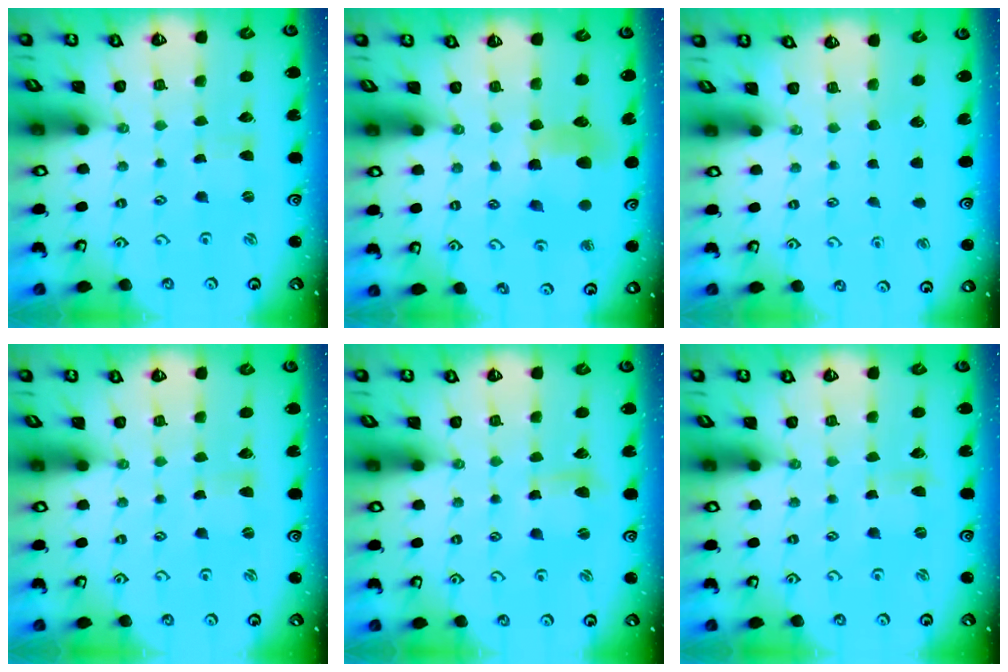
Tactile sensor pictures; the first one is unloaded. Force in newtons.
{"total": 7.9, "press": 7.9, "slide": 0.5}
{"total": 0.0}
{"total": 0.0}
{"total": 3.2, "press": 3.2, "slide": 0.3}
{"total": 0.0}